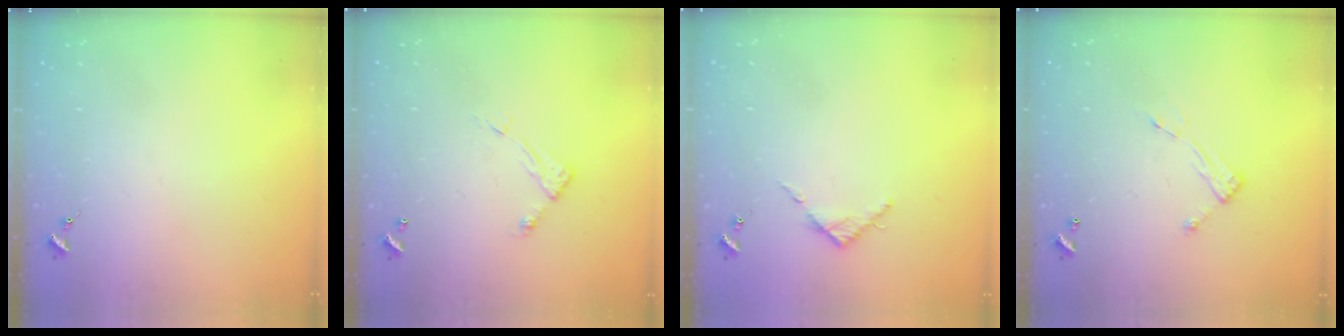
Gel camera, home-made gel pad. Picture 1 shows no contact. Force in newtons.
{"total": 5.3, "press": 5.3, "slide": 0.4}
{"total": 3.7, "press": 3.7, "slide": 0.5}
{"total": 6.6, "press": 6.6, "slide": 0.2}